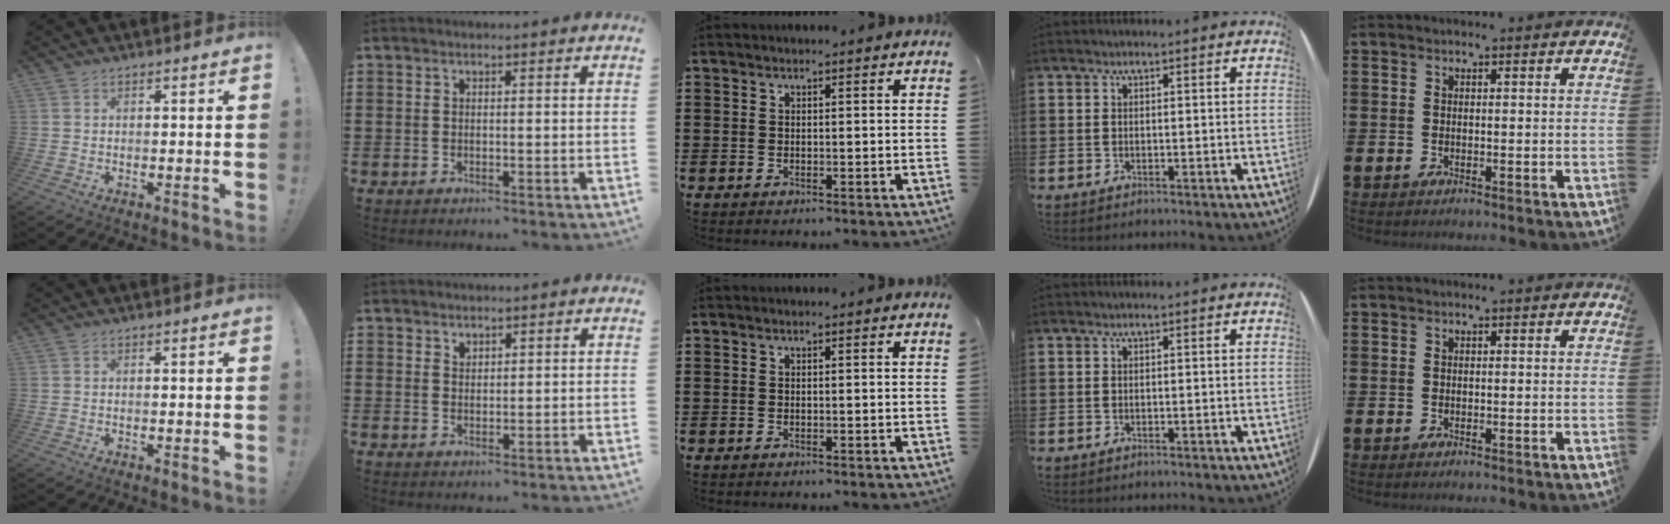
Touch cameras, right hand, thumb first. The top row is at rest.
{"index": {"total": 1.2, "force": [1.1, 0.5, 0.1], "torque": [-0.003, -0.001, 0.022]}}